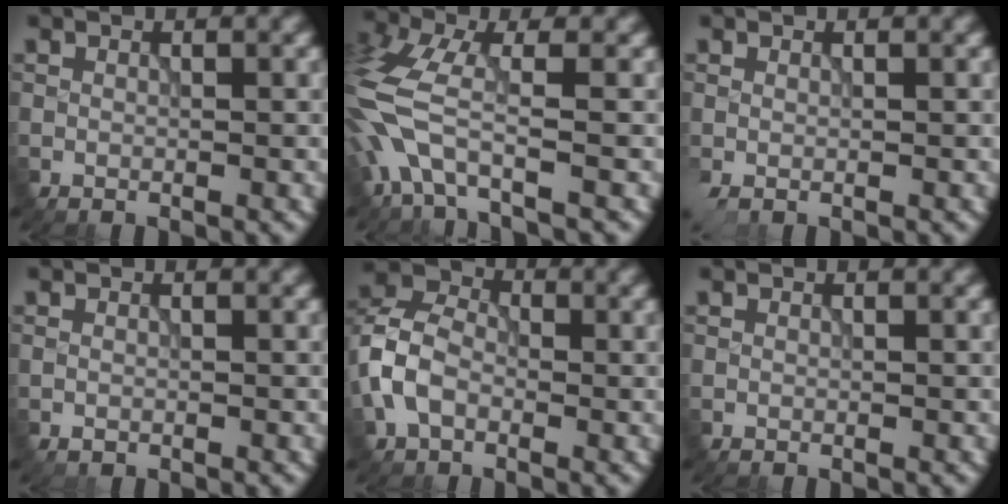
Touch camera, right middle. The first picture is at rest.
{"total": 6.4, "force": [-2.4, 2.4, 5.5], "torque": [-0.147, 0.000, -0.064]}
{"total": 1.0, "force": [0.1, 0.2, 1.0], "torque": [-0.024, -0.001, -0.001]}
{"total": 0.5, "force": [-0.3, 0.3, 0.3], "torque": [-0.008, -0.003, -0.003]}
{"total": 5.5, "force": [-1.3, 4.0, 3.5], "torque": [-0.077, 0.014, -0.039]}
{"total": 0.0}